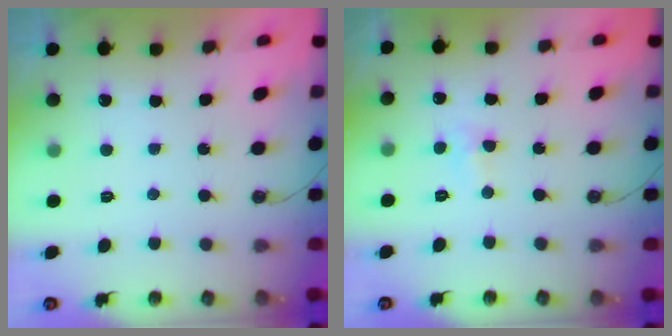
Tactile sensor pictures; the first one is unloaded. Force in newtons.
{"total": 2.9, "press": 2.9, "slide": 0.4}